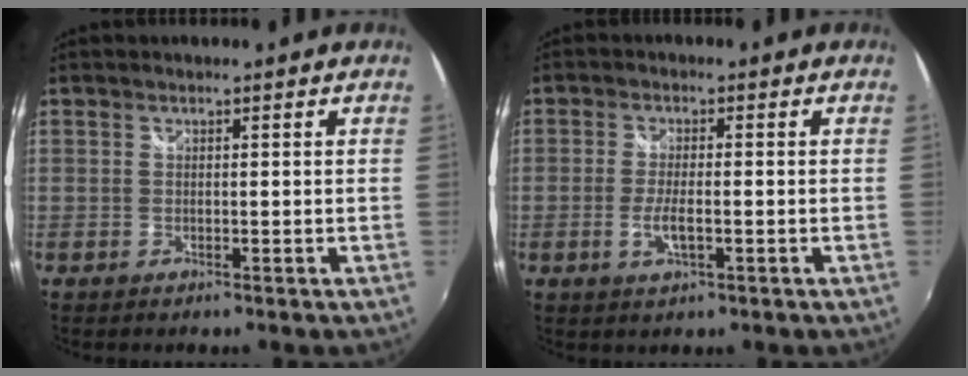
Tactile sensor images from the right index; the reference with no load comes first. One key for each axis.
{"total": 4.1, "fx": -1.3, "fy": 1.1, "fz": 3.7, "tx": -0.077, "ty": -0.006, "tz": -0.024}